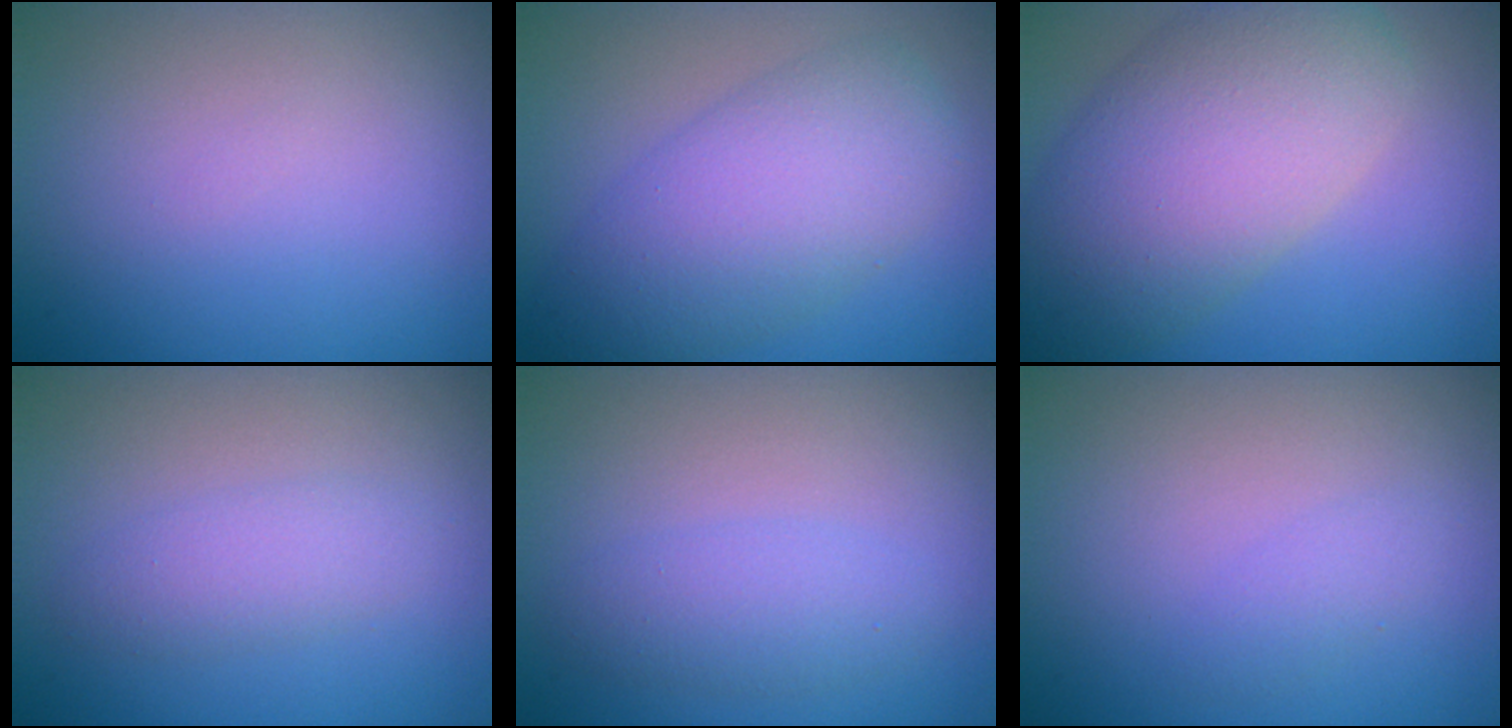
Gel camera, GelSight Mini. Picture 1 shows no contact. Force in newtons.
{"total": 7.2, "press": 7.2, "slide": 0.2}
{"total": 10.2, "press": 10.2, "slide": 0.6}
{"total": 2.2, "press": 2.2, "slide": 0.2}
{"total": 2.4, "press": 2.4, "slide": 0.0}
{"total": 1.2, "press": 1.2, "slide": 0.0}